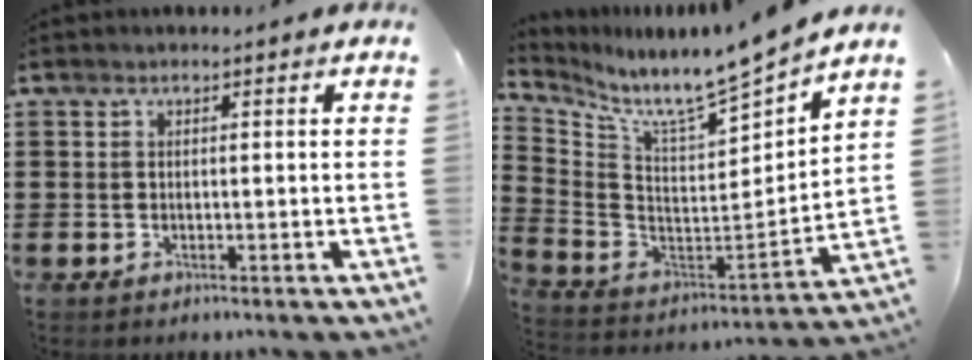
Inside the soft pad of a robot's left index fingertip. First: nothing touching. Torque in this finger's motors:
{"motor_torque": [0.31, -1.25, -0.29, -0.05]}